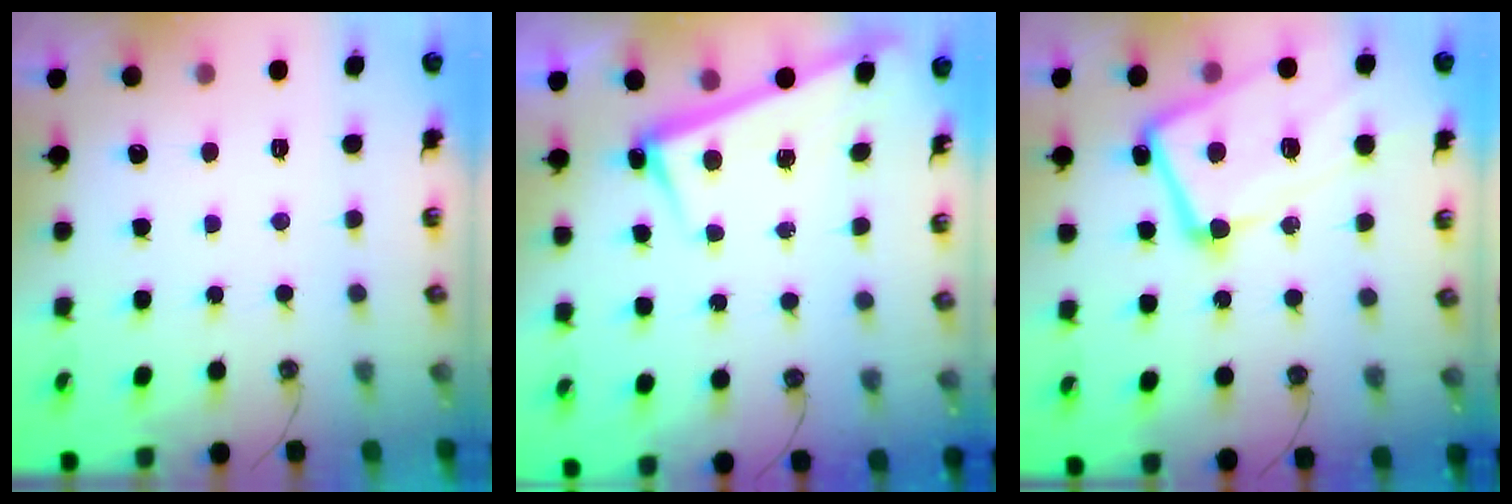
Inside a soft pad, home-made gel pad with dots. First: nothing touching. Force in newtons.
{"total": 2.5, "press": 2.4, "slide": 0.6}
{"total": 12.9, "press": 12.7, "slide": 2.1}